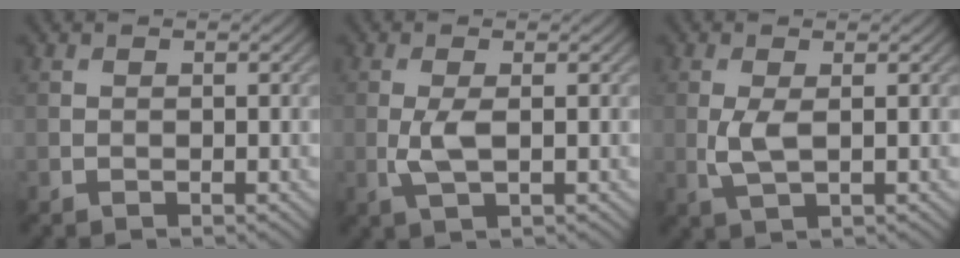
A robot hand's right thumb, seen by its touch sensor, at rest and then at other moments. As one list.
[{"total": 3.0, "force": [-0.1, 0.9, 2.9], "torque": [-0.071, -0.001, -0.001]}, {"total": 2.9, "force": [0.2, 1.0, 2.7], "torque": [-0.068, -0.002, 0.006]}]